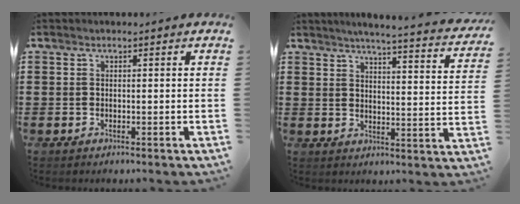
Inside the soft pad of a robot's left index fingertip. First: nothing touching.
{"total": 4.0, "force": [3.7, -0.7, 1.5], "torque": [-0.048, -0.033, 0.057]}